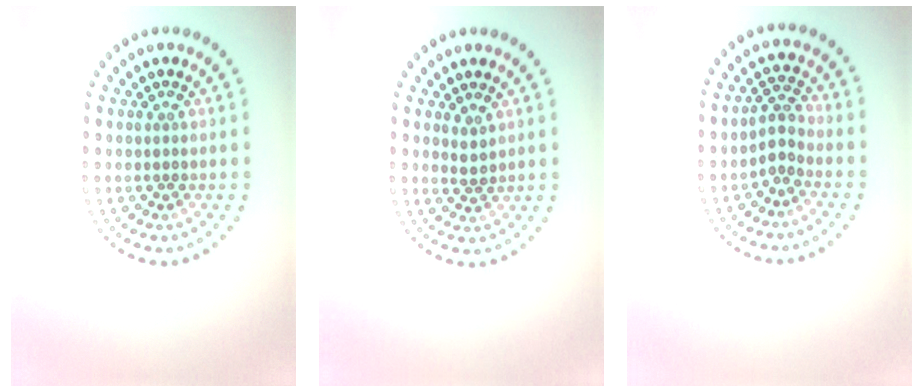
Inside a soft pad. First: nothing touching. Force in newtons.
{"total": 1.0, "press": 0.9, "slide": 0.6}
{"total": 2.2, "press": 1.6, "slide": 1.5}